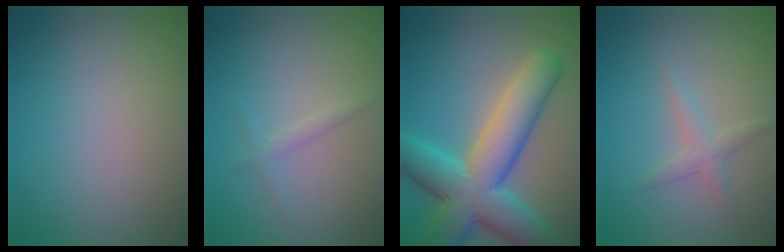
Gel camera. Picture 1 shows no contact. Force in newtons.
{"total": 1.0, "press": 1.0, "slide": 0.1}
{"total": 10.0, "press": 10.0, "slide": 0.3}
{"total": 1.6, "press": 1.6, "slide": 0.1}